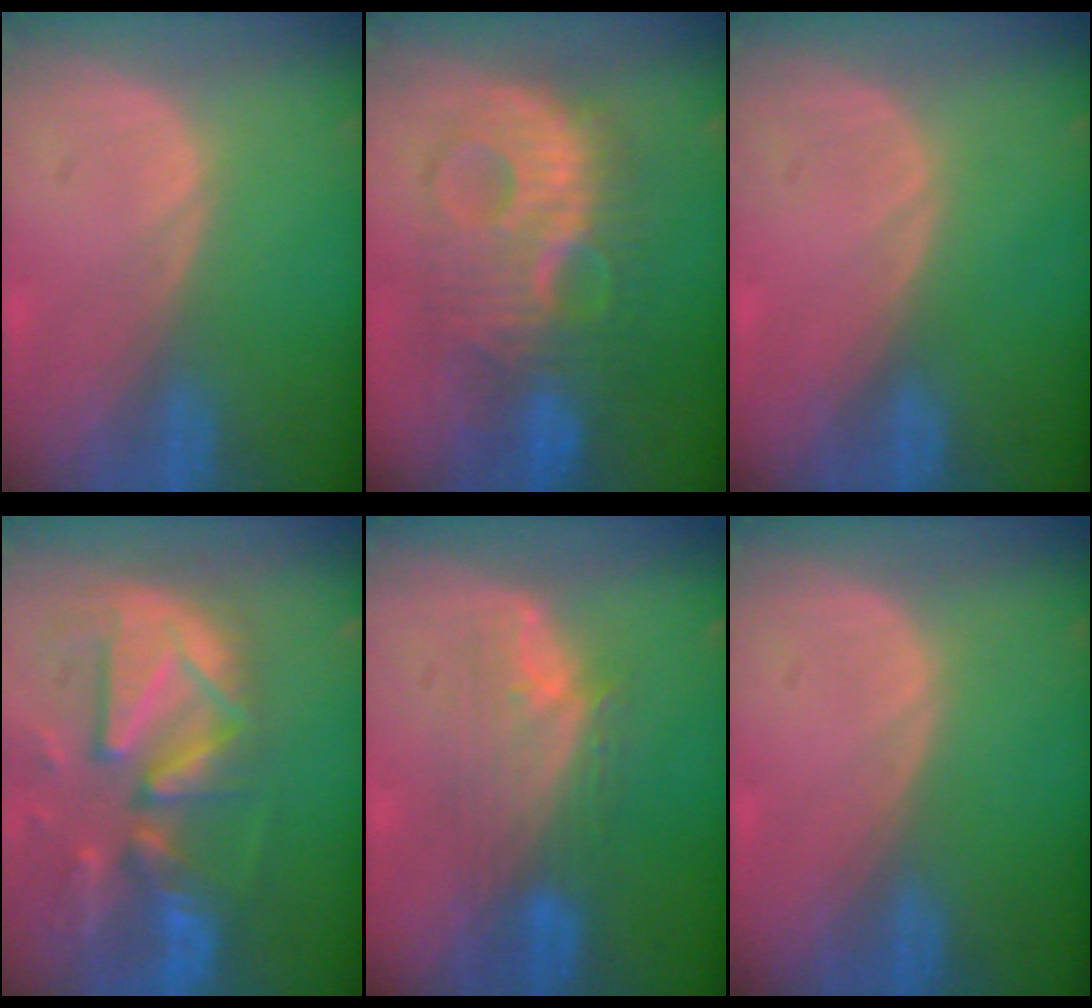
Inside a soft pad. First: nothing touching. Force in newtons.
{"total": 10.2, "press": 10.2, "slide": 0.4}
{"total": 0.0}
{"total": 13.0, "press": 11.3, "slide": 6.4}
{"total": 5.7, "press": 5.6, "slide": 0.6}
{"total": 0.0}